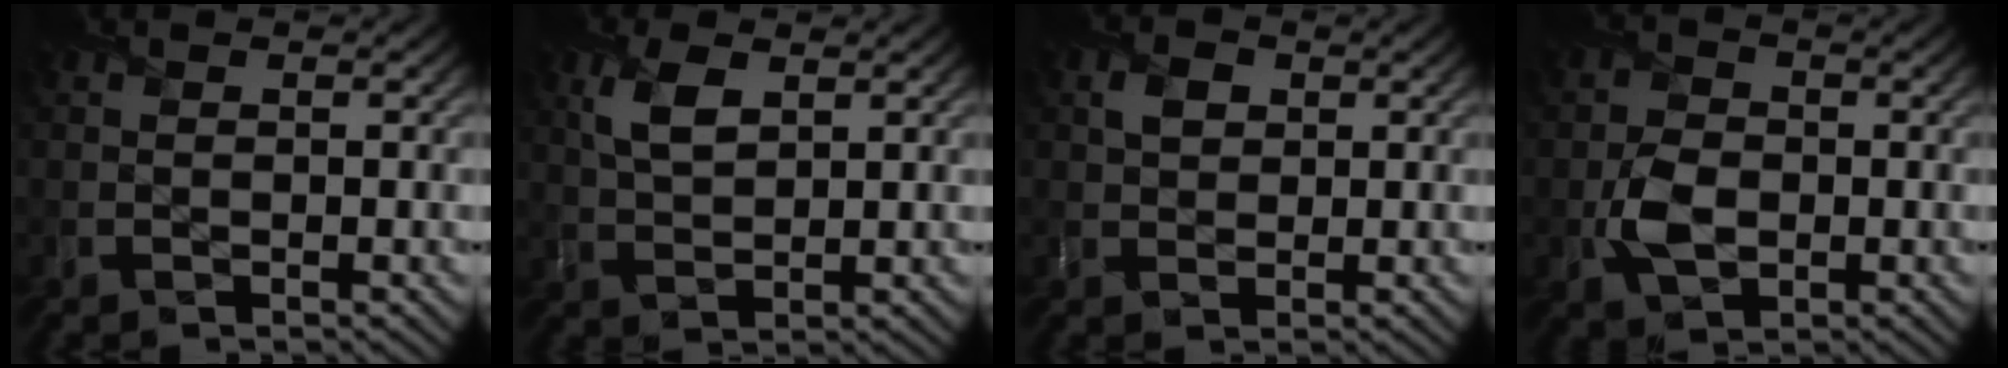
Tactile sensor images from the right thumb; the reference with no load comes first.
{"total": 4.3, "force": [2.0, 2.0, 3.3], "torque": [-0.081, 0.004, 0.041]}
{"total": 2.3, "force": [0.9, 1.8, 1.0], "torque": [-0.024, 0.002, 0.016]}
{"total": 4.5, "force": [-1.1, 3.2, 3.0], "torque": [-0.070, -0.008, -0.025]}